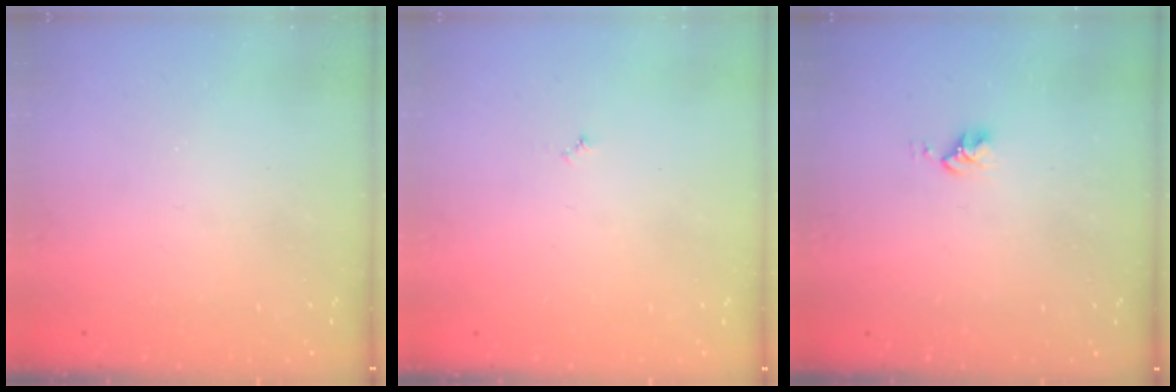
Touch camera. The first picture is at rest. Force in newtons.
{"total": 3.0, "press": 2.9, "slide": 0.3}
{"total": 2.8, "press": 2.8, "slide": 0.4}